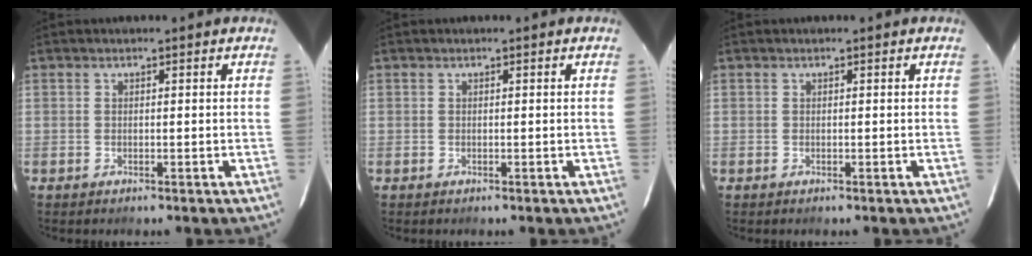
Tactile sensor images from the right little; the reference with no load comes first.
{"total": 0.0}
{"total": 0.0}